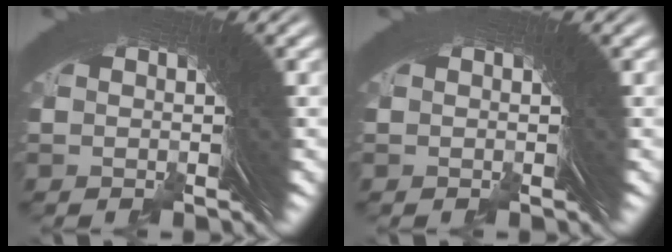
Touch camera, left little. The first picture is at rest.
{"total": 0.0}